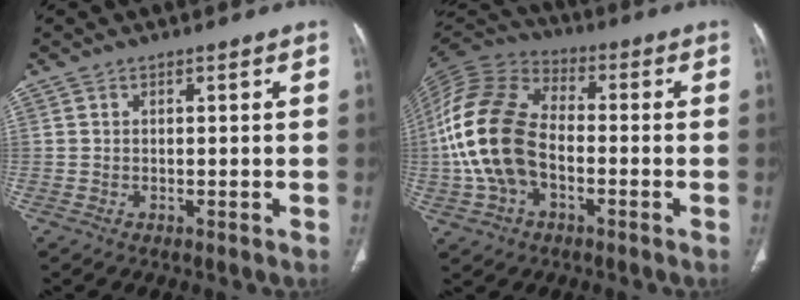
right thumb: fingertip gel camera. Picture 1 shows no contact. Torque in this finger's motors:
{"motor_torque": [0.15, 1.05, 2.06, -0.48, 0.27]}